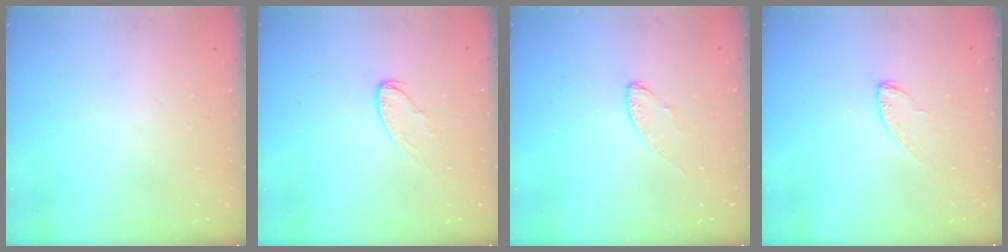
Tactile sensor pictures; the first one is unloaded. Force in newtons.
{"total": 5.9, "press": 5.9, "slide": 0.2}
{"total": 5.1, "press": 5.1, "slide": 0.4}
{"total": 5.7, "press": 5.7, "slide": 0.4}